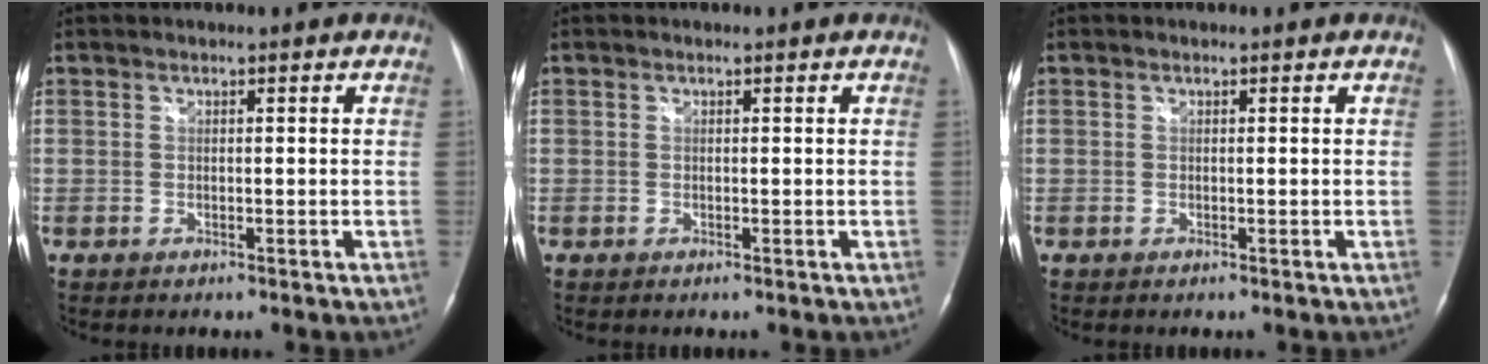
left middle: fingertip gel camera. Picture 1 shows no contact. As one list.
[{"total": 0.0}, {"total": 0.0}]